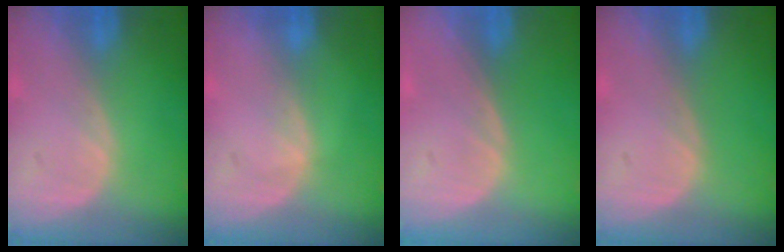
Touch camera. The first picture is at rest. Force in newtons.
{"total": 0.6, "press": 0.5, "slide": 0.2}
{"total": 0.0}
{"total": 0.0}